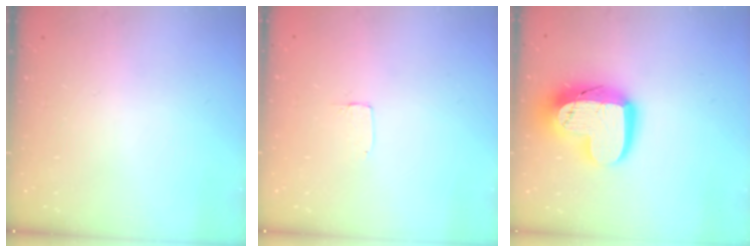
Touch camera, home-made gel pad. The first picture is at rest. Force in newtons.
{"total": 1.2, "press": 1.2, "slide": 0.0}
{"total": 17.0, "press": 17.0, "slide": 1.3}